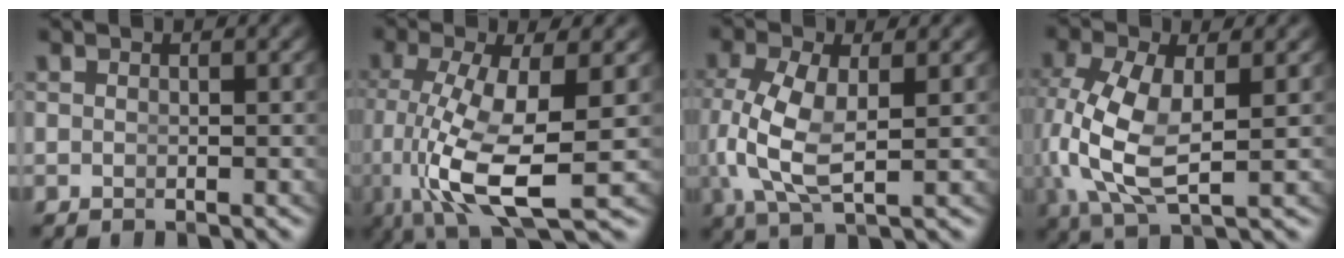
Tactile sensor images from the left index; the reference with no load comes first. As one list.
[{"total": 8.2, "force": [-1.3, 3.0, 7.5], "torque": [-0.160, -0.042, 0.006]}, {"total": 6.0, "force": [-0.1, 3.3, 5.0], "torque": [-0.132, -0.033, 0.019]}, {"total": 6.8, "force": [0.4, 4.0, 5.5], "torque": [-0.145, -0.033, 0.026]}]